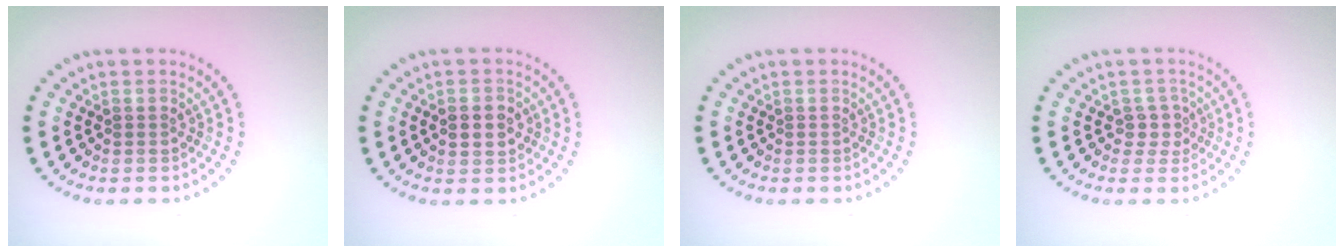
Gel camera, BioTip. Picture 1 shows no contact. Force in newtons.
{"total": 2.2, "press": 2.2, "slide": 0.1}
{"total": 0.0}
{"total": 1.7, "press": 1.2, "slide": 1.2}